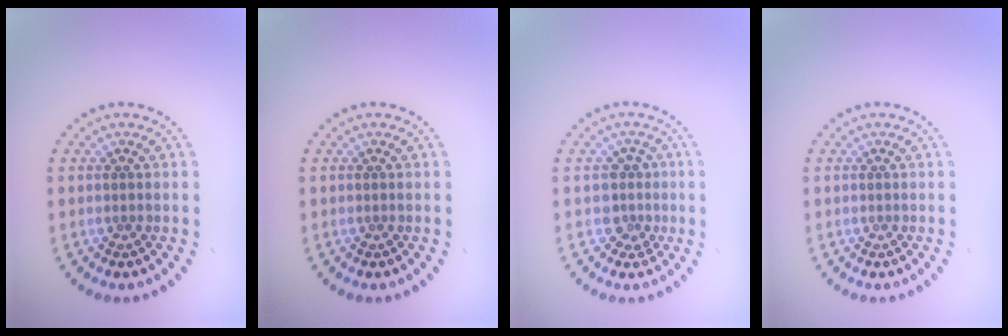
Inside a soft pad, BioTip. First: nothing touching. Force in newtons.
{"total": 0.0}
{"total": 2.1, "press": 1.7, "slide": 1.3}
{"total": 0.0}